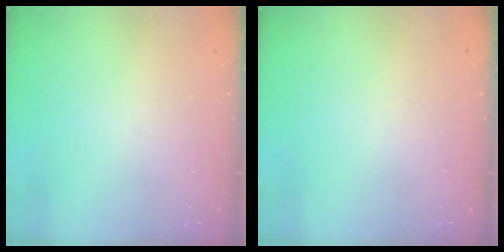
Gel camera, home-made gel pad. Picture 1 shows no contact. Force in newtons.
{"total": 0.0}